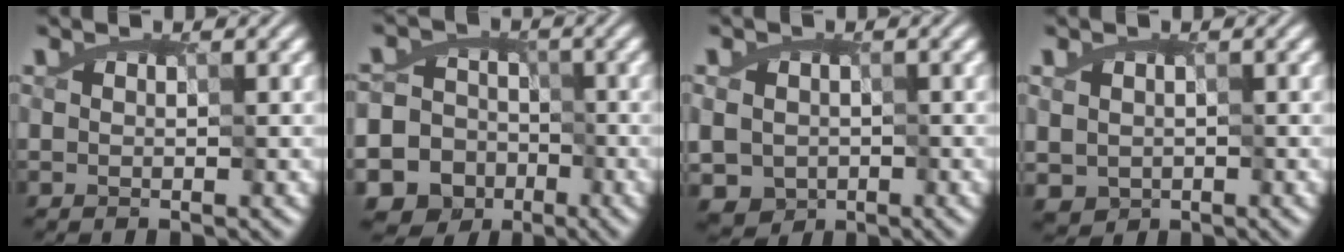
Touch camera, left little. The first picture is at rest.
{"total": 13.7, "force": [-7.0, 11.5, 2.5], "torque": [-0.051, -0.004, -0.144]}
{"total": 2.8, "force": [-0.9, 2.5, 0.7], "torque": [-0.009, 0.000, -0.013]}
{"total": 1.3, "force": [-0.2, 1.2, 0.4], "torque": [-0.024, -0.002, 0.008]}